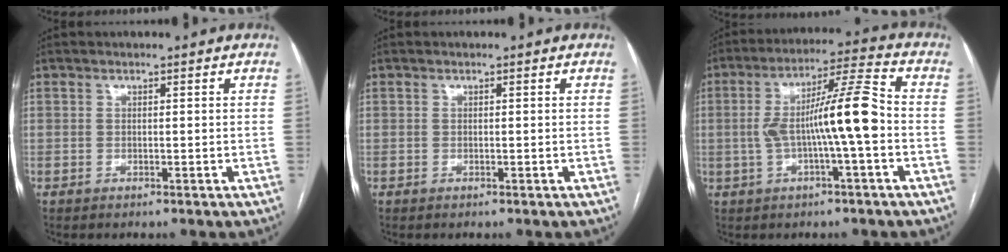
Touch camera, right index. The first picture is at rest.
{"total": 0.0}
{"total": 11.2, "force": [-1.4, 0.2, 11.1], "torque": [-0.198, 0.026, -0.028]}